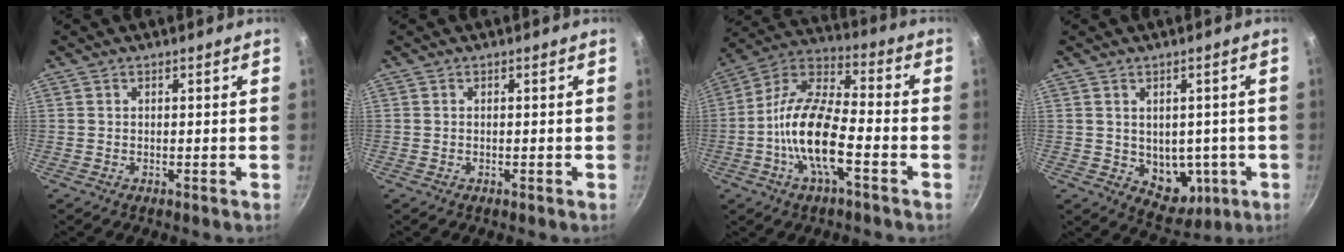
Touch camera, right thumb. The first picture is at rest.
{"total": 0.0}
{"total": 15.6, "force": [-4.8, 6.0, 13.6], "torque": [-0.252, 0.039, -0.110]}
{"total": 8.6, "force": [-1.0, 6.5, 5.5], "torque": [-0.038, -0.007, 0.005]}